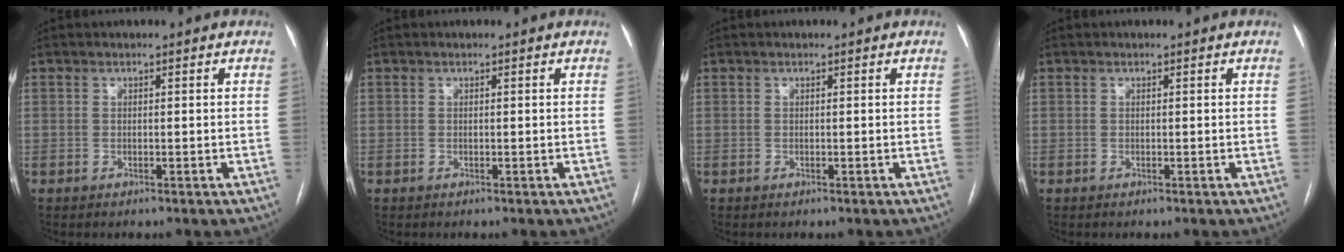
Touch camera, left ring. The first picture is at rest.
{"total": 0.0}
{"total": 0.0}
{"total": 0.0}